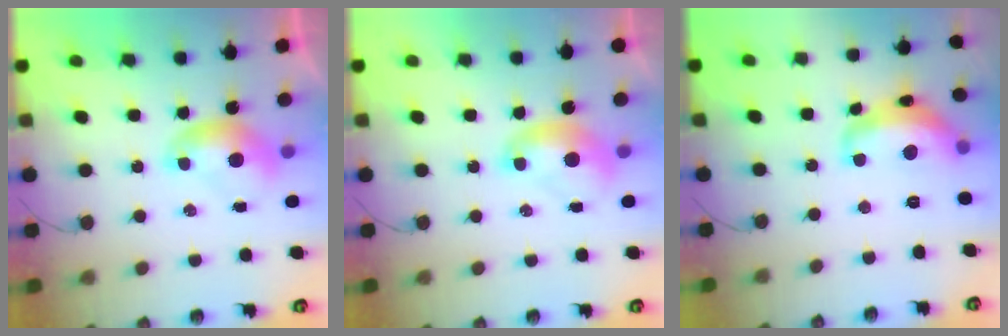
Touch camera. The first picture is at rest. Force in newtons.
{"total": 1.1, "press": 1.1, "slide": 0.1}
{"total": 7.9, "press": 7.8, "slide": 0.6}